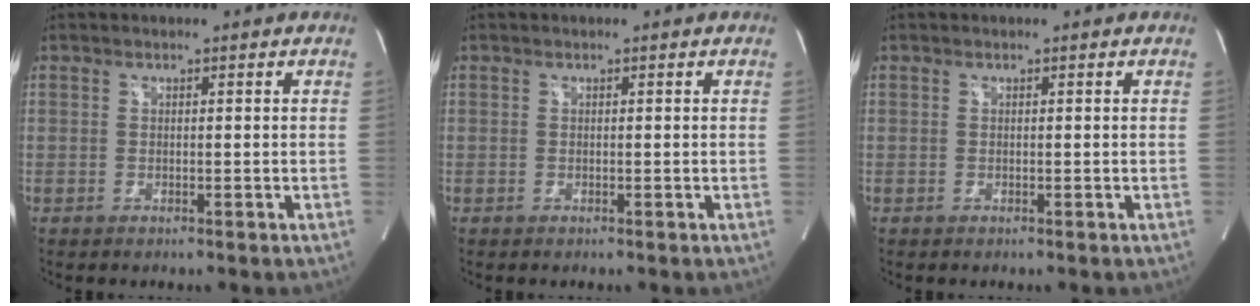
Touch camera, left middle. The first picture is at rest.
{"total": 0.0}
{"total": 0.0}